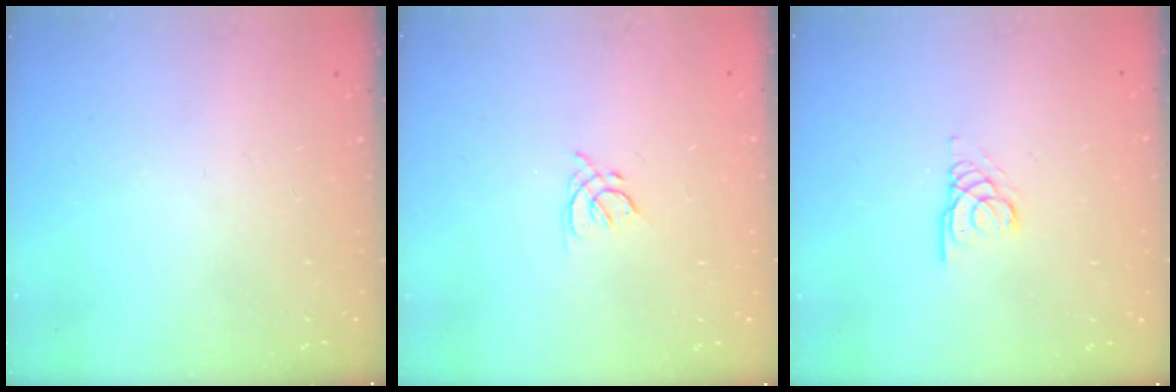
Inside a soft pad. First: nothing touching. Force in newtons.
{"total": 2.7, "press": 2.7, "slide": 0.3}
{"total": 3.1, "press": 3.1, "slide": 0.1}